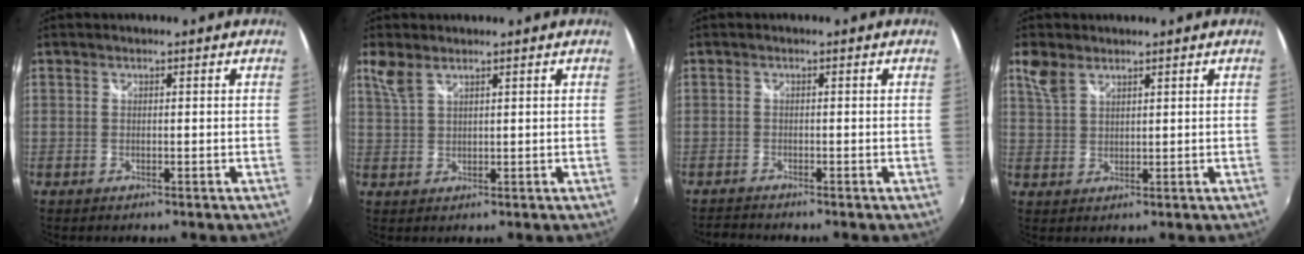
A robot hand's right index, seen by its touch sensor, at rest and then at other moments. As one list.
[{"total": 3.0, "force": [2.1, 1.1, 1.9], "torque": [-0.042, 0.003, 0.046]}, {"total": 1.9, "force": [-1.8, 0.1, -0.1], "torque": [-0.009, -0.007, -0.040]}, {"total": 3.8, "force": [2.5, 2.0, 2.1], "torque": [-0.045, 0.007, 0.052]}]